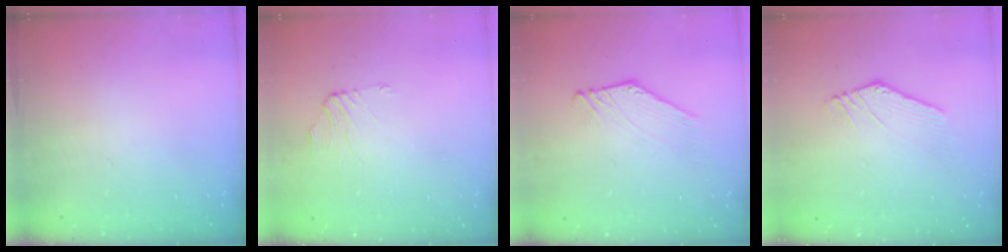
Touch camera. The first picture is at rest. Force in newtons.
{"total": 0.5, "press": 0.3, "slide": 0.4}
{"total": 2.2, "press": 2.2, "slide": 0.1}
{"total": 3.9, "press": 3.9, "slide": 0.4}